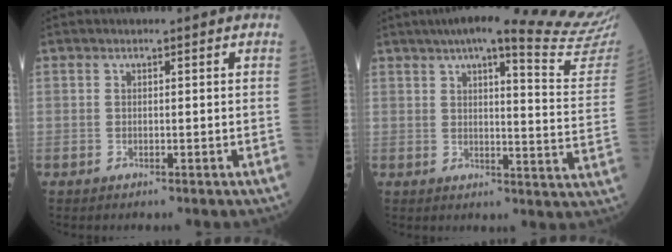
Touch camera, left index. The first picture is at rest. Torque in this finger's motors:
{"motor_torque": [0.57, -1.57, 0.35, 0.09]}